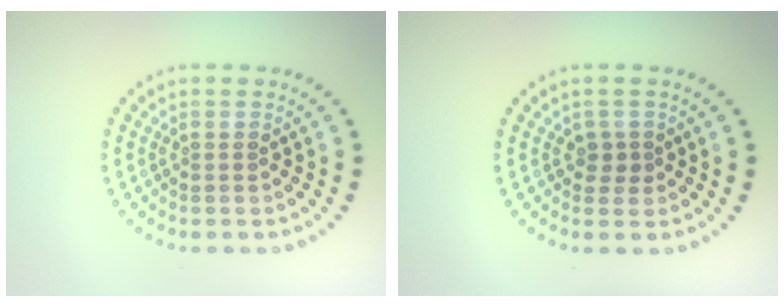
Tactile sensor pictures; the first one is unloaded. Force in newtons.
{"total": 1.2, "press": 1.1, "slide": 0.5}